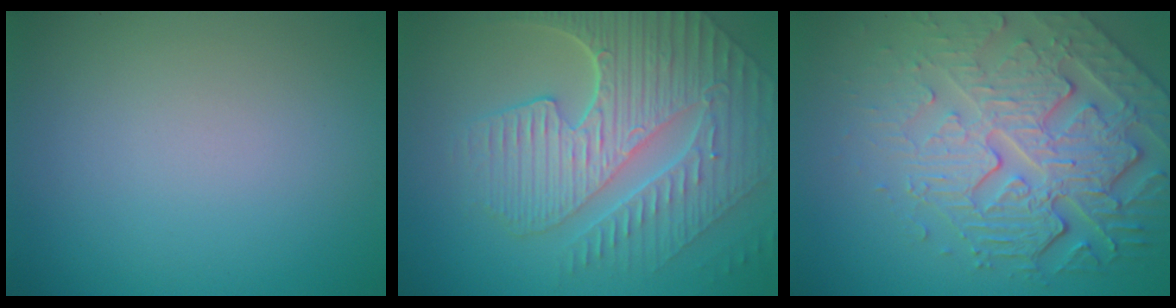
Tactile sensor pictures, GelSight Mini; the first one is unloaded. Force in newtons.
{"total": 9.1, "press": 6.1, "slide": 6.7}
{"total": 6.9, "press": 5.5, "slide": 4.2}